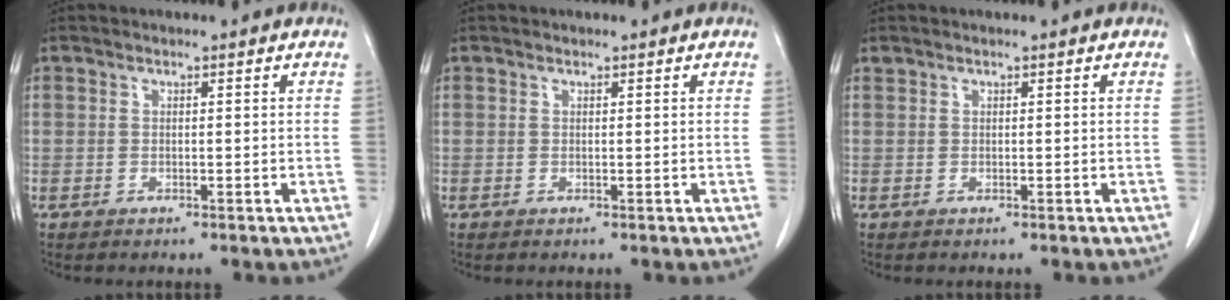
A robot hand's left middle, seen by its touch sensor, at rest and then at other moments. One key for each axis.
{"total": 0.0}
{"total": 0.0}